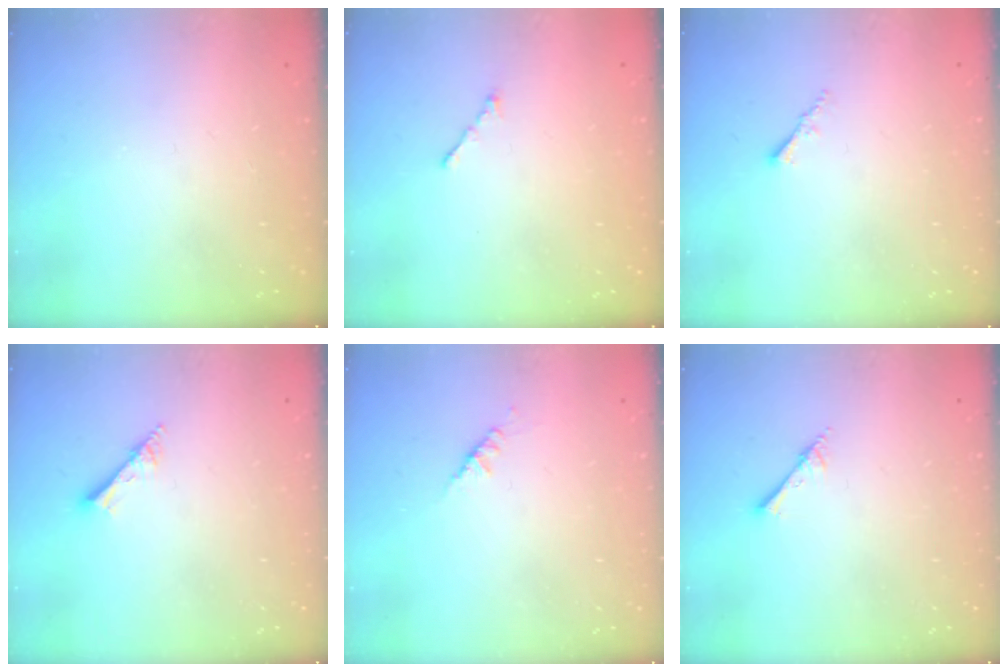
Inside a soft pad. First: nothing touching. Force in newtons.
{"total": 0.9, "press": 0.8, "slide": 0.2}
{"total": 1.2, "press": 1.1, "slide": 0.4}
{"total": 2.8, "press": 2.8, "slide": 0.2}
{"total": 2.6, "press": 2.6, "slide": 0.5}
{"total": 3.6, "press": 3.6, "slide": 0.4}